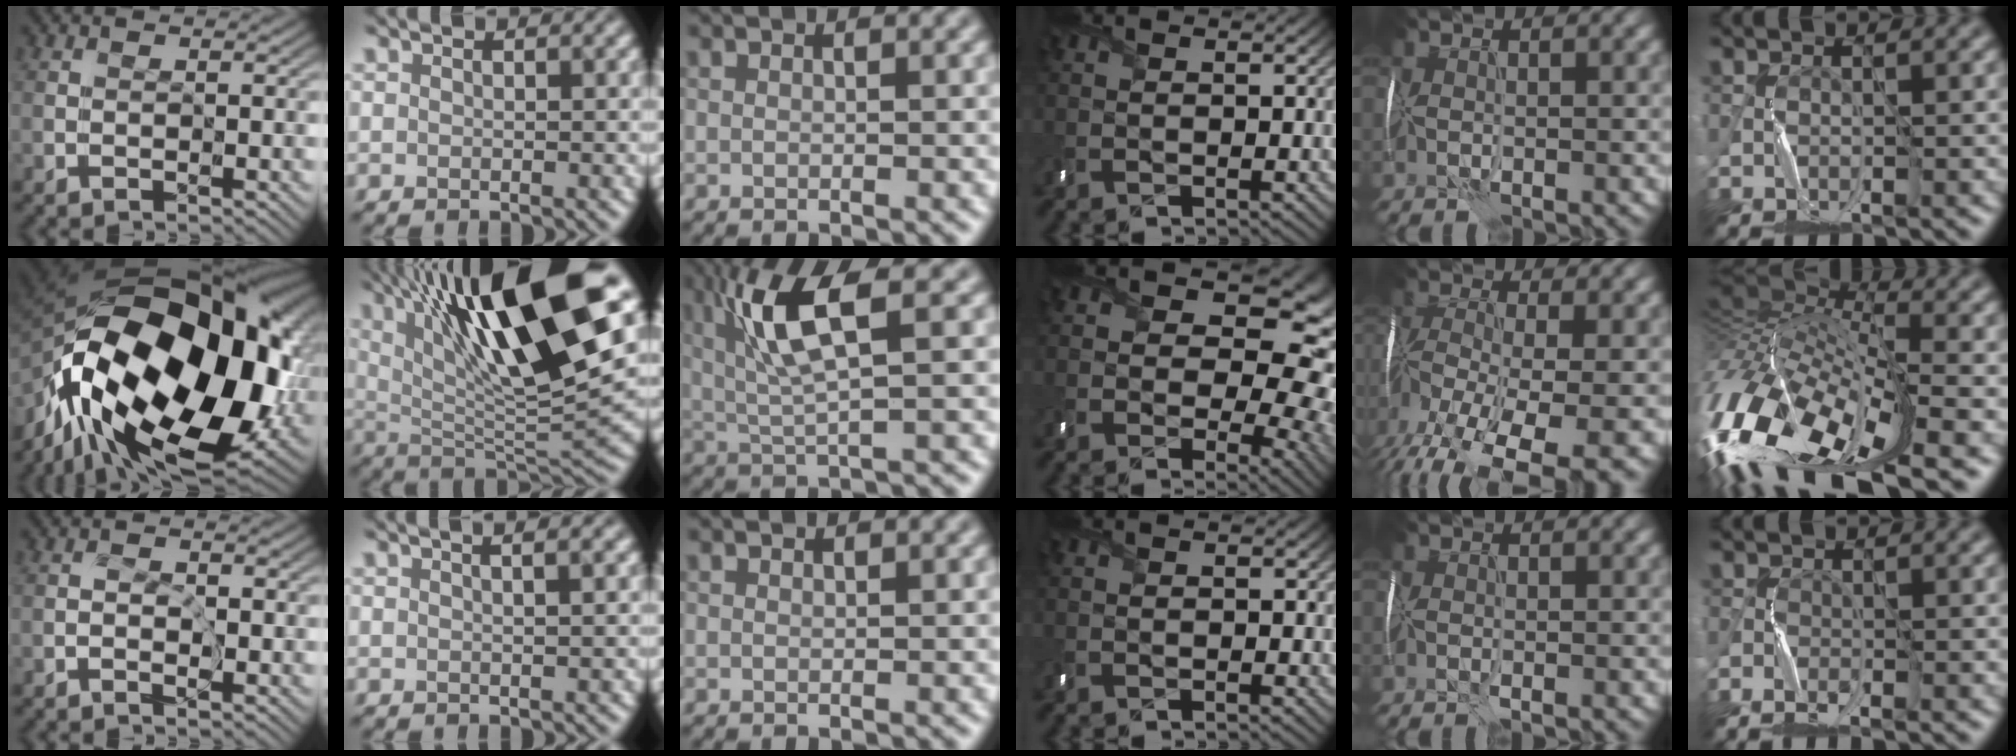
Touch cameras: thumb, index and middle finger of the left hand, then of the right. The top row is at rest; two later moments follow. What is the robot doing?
{"motion": "wrap", "object": "ribbon"}